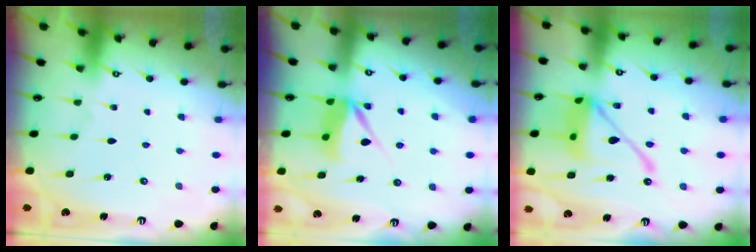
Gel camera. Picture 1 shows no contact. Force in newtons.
{"total": 7.6, "press": 7.6, "slide": 0.5}
{"total": 16.6, "press": 16.5, "slide": 1.8}